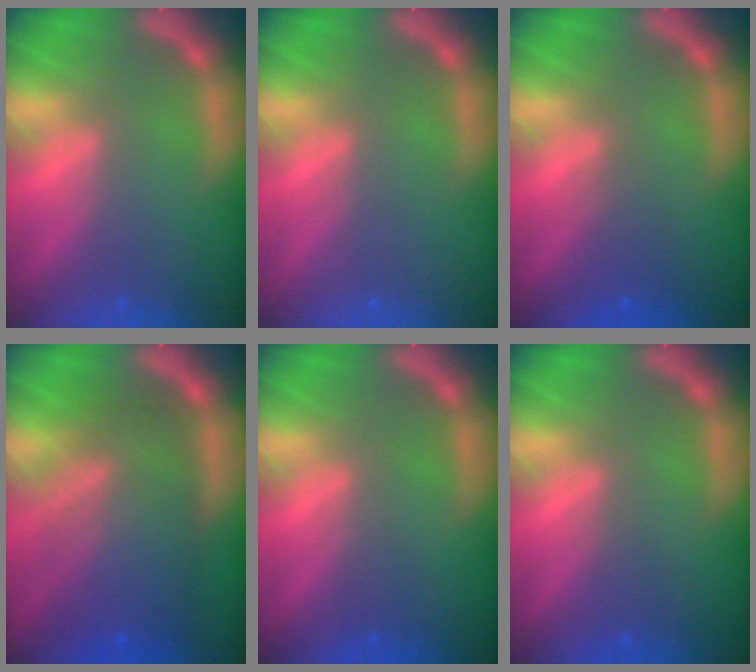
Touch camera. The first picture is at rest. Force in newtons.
{"total": 0.0}
{"total": 1.9}
{"total": 9.6}
{"total": 1.0}
{"total": 0.9}